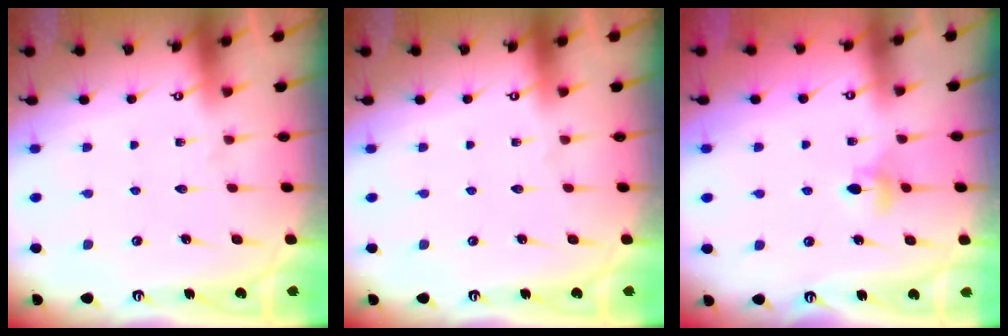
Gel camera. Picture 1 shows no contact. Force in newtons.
{"total": 0.0}
{"total": 4.0, "press": 3.9, "slide": 0.8}